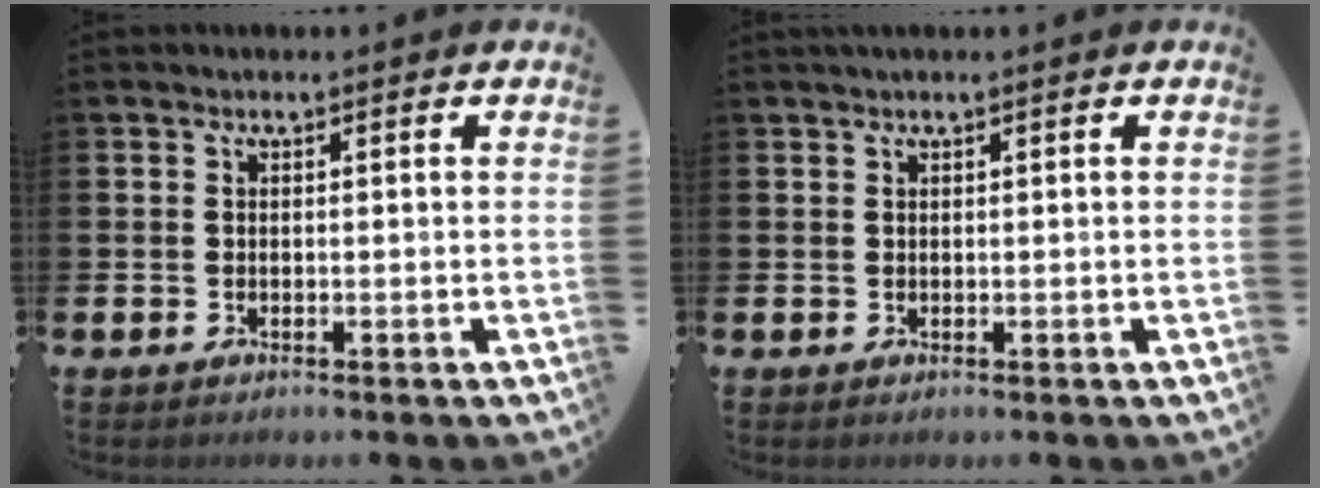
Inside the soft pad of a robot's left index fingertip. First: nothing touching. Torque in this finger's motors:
{"motor_torque": [-0.15, -0.44, 0.02, 0.00]}